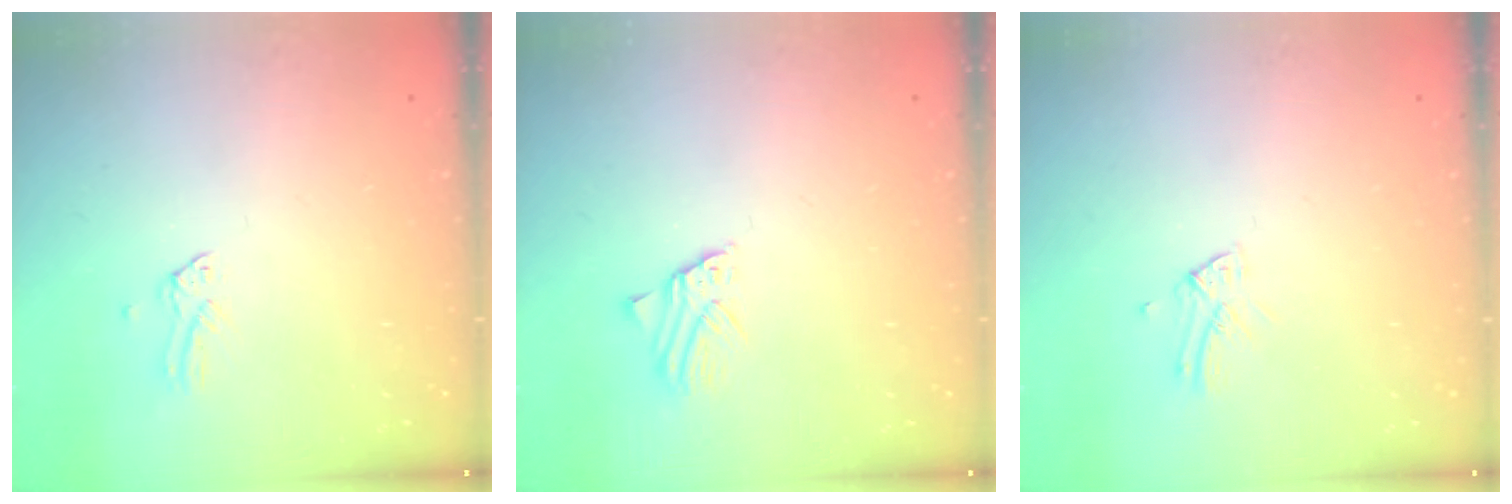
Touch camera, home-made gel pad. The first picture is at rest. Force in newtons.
{"total": 1.8, "press": 1.8, "slide": 0.2}
{"total": 3.0, "press": 3.0, "slide": 0.3}